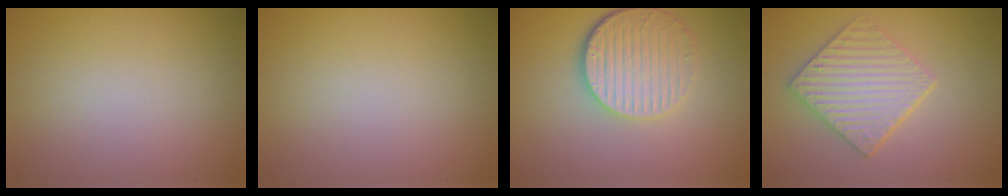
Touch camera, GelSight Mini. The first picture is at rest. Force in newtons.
{"total": 0.0}
{"total": 5.6, "press": 4.1, "slide": 3.8}
{"total": 4.1, "press": 3.7, "slide": 1.7}